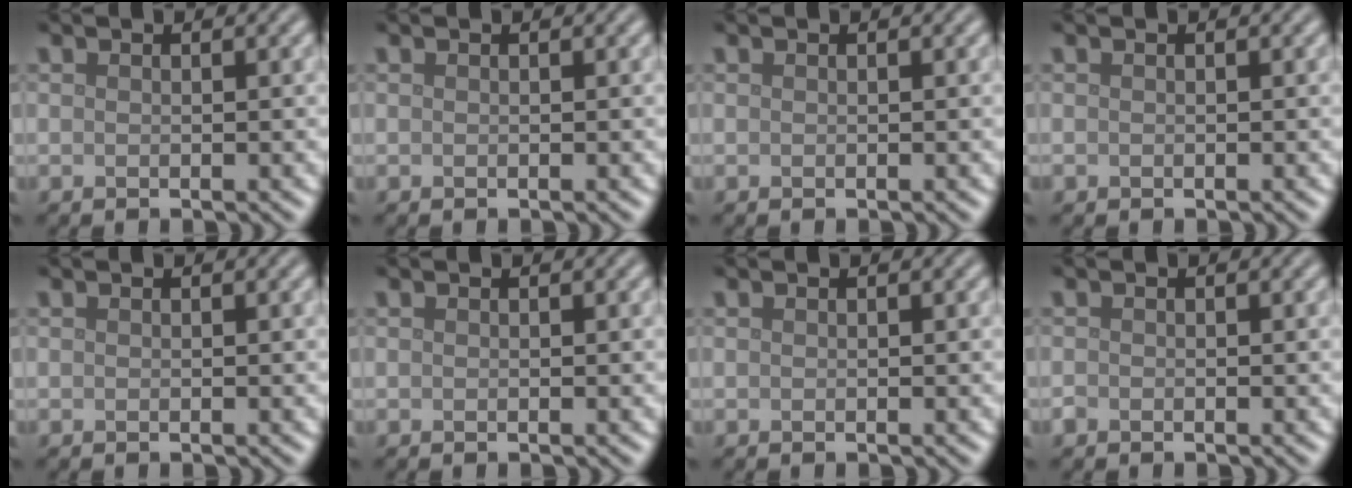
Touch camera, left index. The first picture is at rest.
{"total": 0.0}
{"total": 0.0}
{"total": 0.0}
{"total": 0.0}
{"total": 0.0}
{"total": 0.0}
{"total": 0.5, "force": [-0.3, 0.4, 0.1], "torque": [0.000, -0.003, -0.006]}